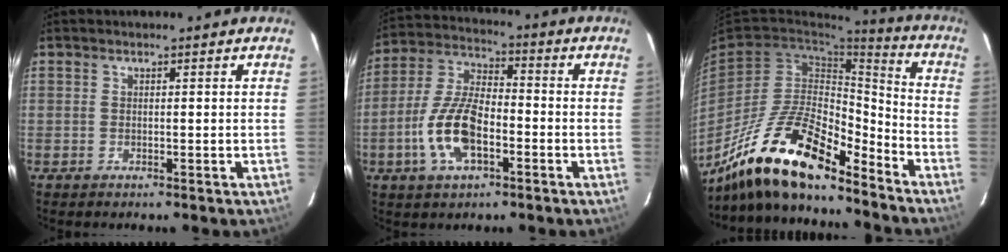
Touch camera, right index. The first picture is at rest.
{"total": 12.7, "force": [-4.4, 5.8, 10.3], "torque": [-0.223, 0.005, -0.084]}
{"total": 19.9, "force": [-15.0, 5.6, 11.8], "torque": [-0.231, -0.011, -0.271]}